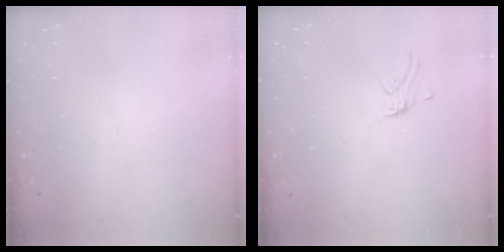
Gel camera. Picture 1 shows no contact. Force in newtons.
{"total": 2.2, "press": 2.2, "slide": 0.3}